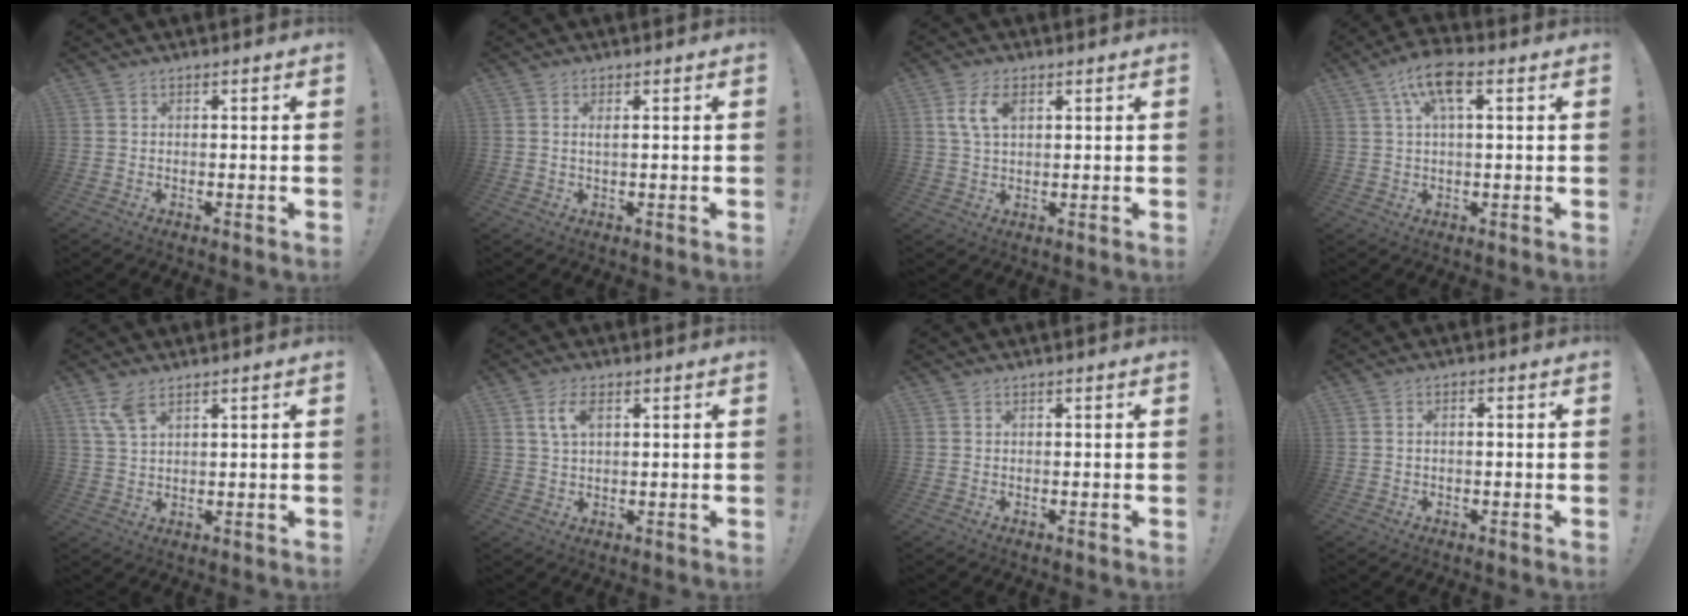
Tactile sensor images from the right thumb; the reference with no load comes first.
{"total": 1.1, "force": [0.6, 0.1, 1.0], "torque": [-0.012, -0.001, 0.007]}
{"total": 6.9, "force": [2.4, 3.9, 5.2], "torque": [-0.100, 0.002, 0.042]}
{"total": 9.8, "force": [4.0, 3.6, 8.2], "torque": [-0.140, -0.003, 0.071]}
{"total": 5.8, "force": [3.8, 2.1, 3.9], "torque": [-0.081, -0.011, 0.073]}
{"total": 5.4, "force": [2.0, 2.8, 4.2], "torque": [-0.076, 0.002, 0.034]}
{"total": 0.0}
{"total": 1.4, "force": [-0.6, 0.5, 1.2], "torque": [-0.026, 0.006, -0.009]}